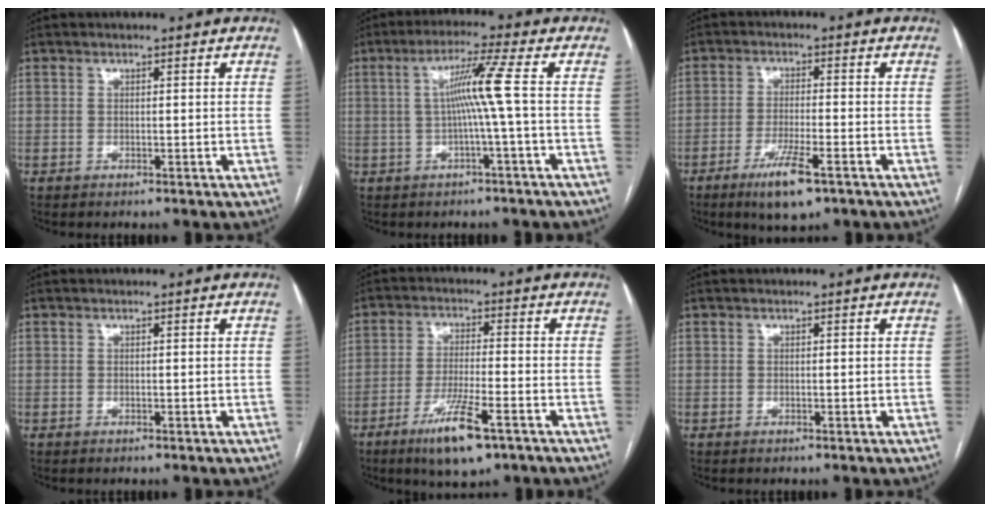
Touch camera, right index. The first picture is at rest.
{"total": 6.4, "force": [-0.1, -1.8, 6.1], "torque": [-0.113, 0.012, 0.006]}
{"total": 7.3, "force": [-4.4, 1.0, 5.8], "torque": [-0.109, -0.013, -0.070]}
{"total": 0.0}
{"total": 9.3, "force": [-5.4, 1.3, 7.5], "torque": [-0.139, -0.018, -0.090]}
{"total": 0.0}